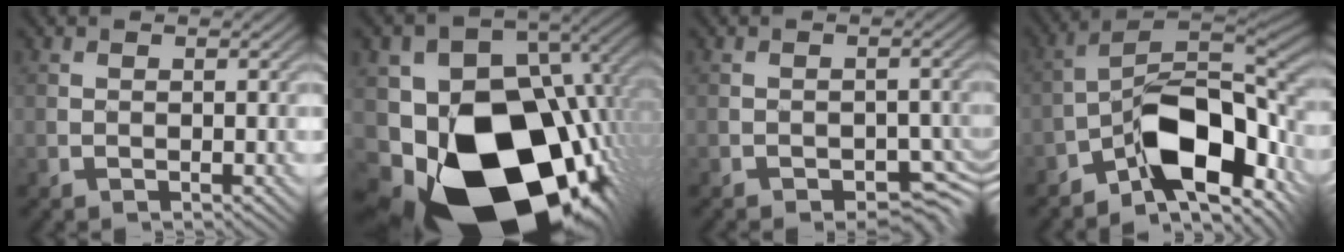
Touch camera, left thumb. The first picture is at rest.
{"total": 20.0, "force": [-6.4, 14.2, 12.6], "torque": [-0.234, -0.047, -0.083]}
{"total": 2.9, "force": [-2.2, 1.3, 1.4], "torque": [-0.017, -0.008, -0.034]}
{"total": 11.4, "force": [-6.6, 4.7, 8.0], "torque": [-0.121, 0.004, -0.133]}